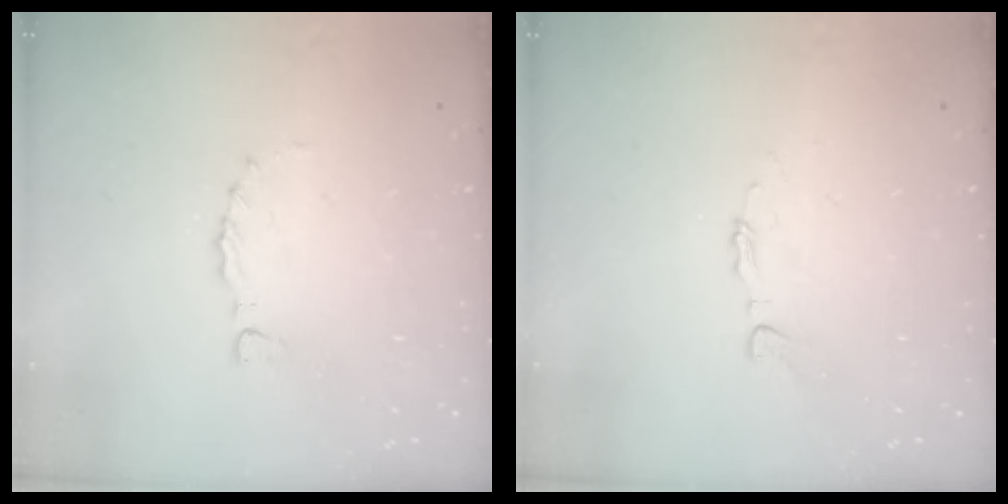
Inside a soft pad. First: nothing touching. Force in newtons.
{"total": 2.7, "press": 2.7, "slide": 0.2}